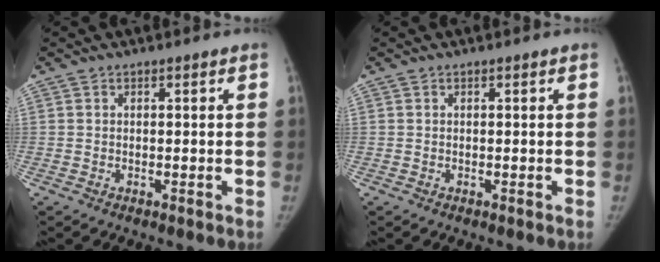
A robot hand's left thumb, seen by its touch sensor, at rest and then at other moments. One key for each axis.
{"total": 0.0}